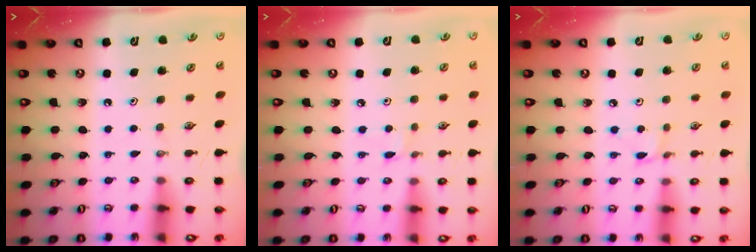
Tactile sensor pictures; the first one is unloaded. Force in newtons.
{"total": 2.3, "press": 2.3, "slide": 0.3}
{"total": 1.7, "press": 1.7, "slide": 0.1}